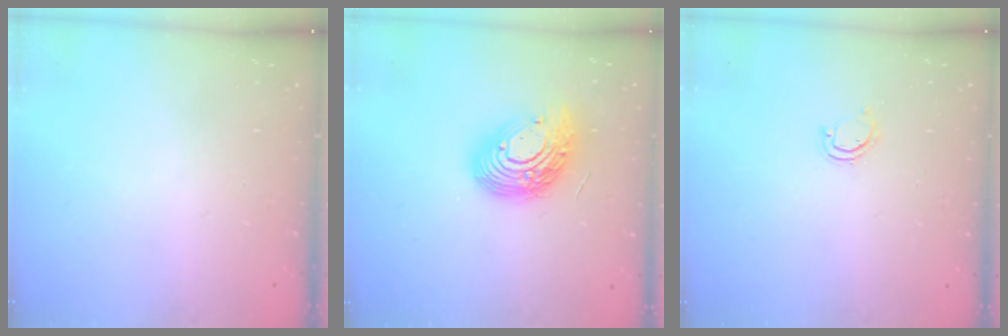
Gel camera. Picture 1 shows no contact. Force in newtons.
{"total": 16.1, "press": 16.0, "slide": 1.3}
{"total": 3.1, "press": 3.1, "slide": 0.2}